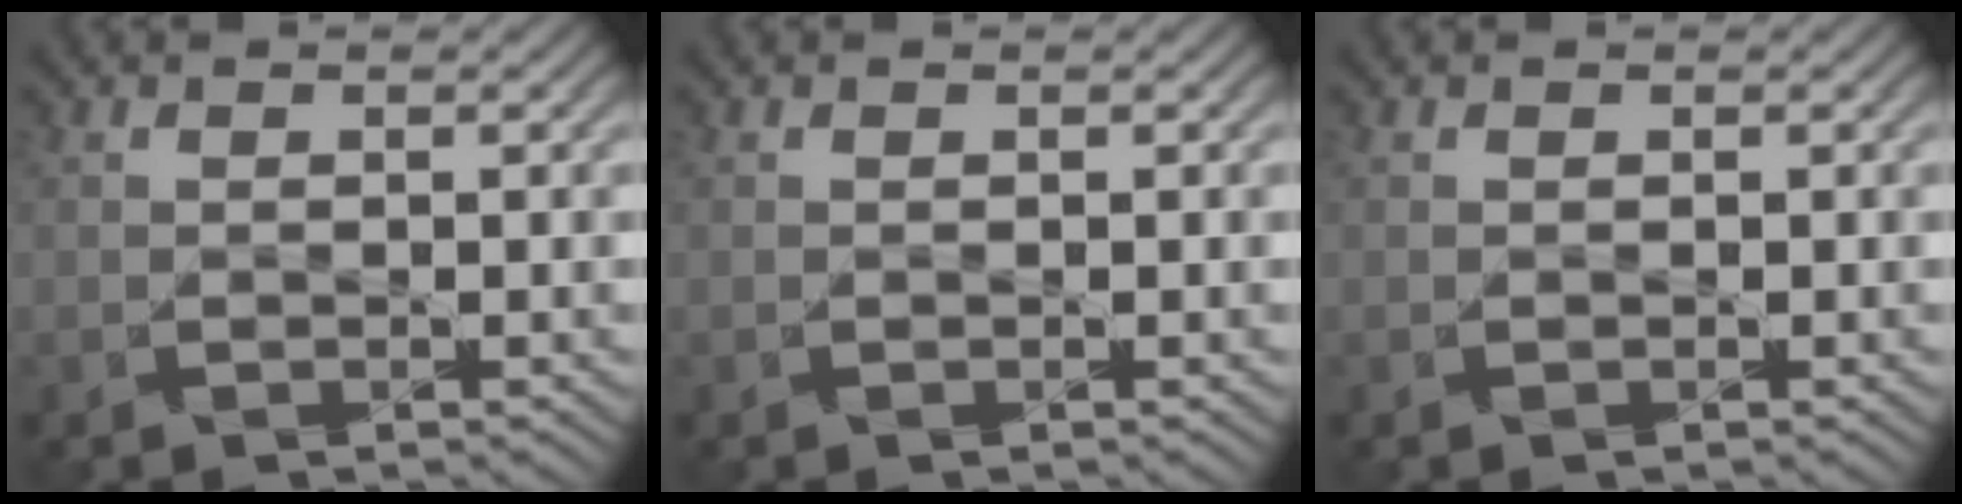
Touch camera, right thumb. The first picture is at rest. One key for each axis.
{"total": 0.0}
{"total": 0.0}